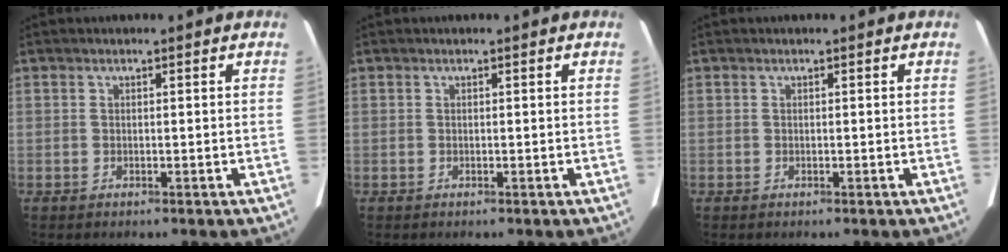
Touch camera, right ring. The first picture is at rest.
{"total": 0.0}
{"total": 0.0}